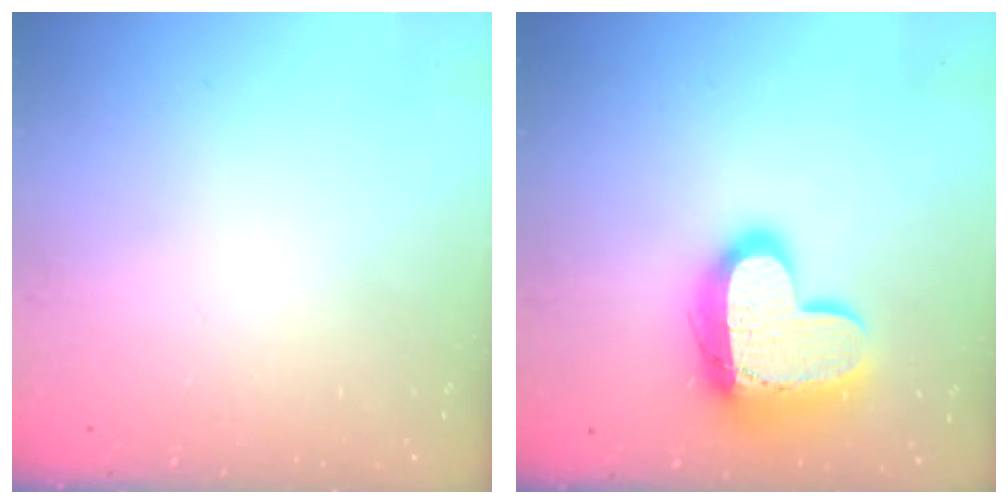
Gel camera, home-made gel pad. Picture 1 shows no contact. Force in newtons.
{"total": 17.4, "press": 17.3, "slide": 1.5}